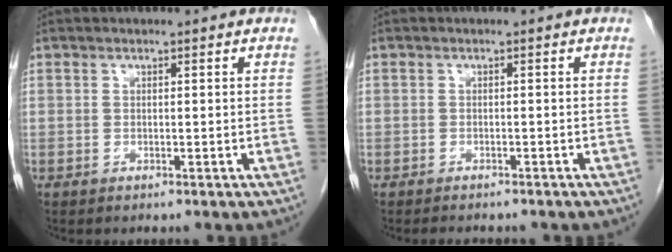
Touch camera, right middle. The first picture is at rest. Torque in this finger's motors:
{"motor_torque": [0.15, -0.13, 0.02, 0.01]}